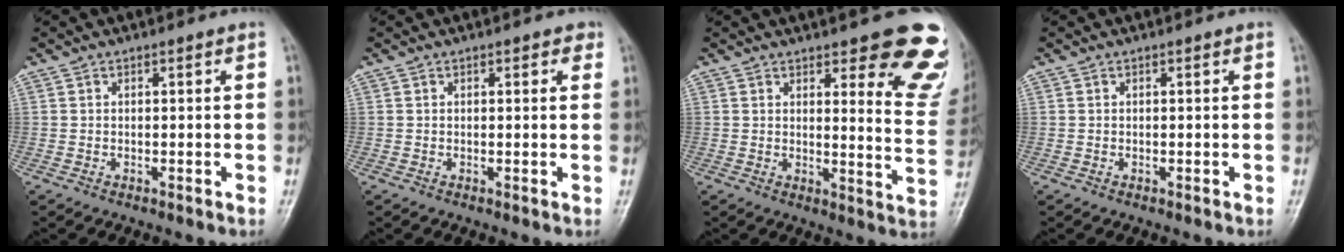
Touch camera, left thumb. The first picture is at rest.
{"total": 1.5, "force": [0.8, 0.8, 0.9], "torque": [0.000, -0.001, 0.005]}
{"total": 14.4, "force": [9.0, 4.2, 10.4], "torque": [-0.074, -0.060, 0.096]}
{"total": 0.0}